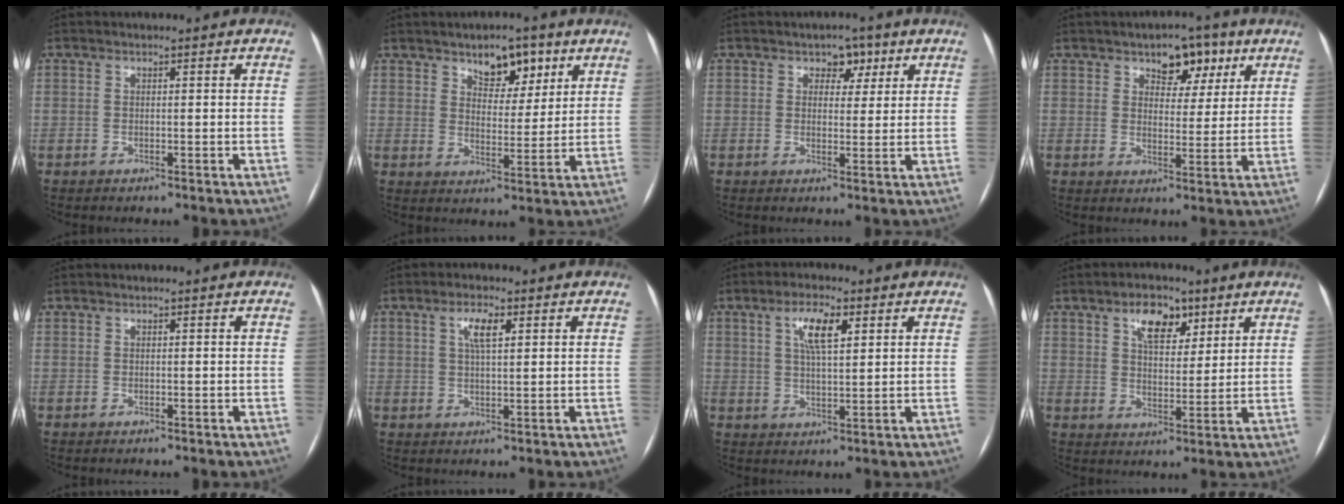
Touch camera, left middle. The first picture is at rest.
{"total": 7.1, "force": [4.5, 3.5, 4.2], "torque": [-0.058, 0.007, 0.072]}
{"total": 3.7, "force": [2.0, 2.5, 1.9], "torque": [-0.019, 0.008, 0.029]}
{"total": 6.7, "force": [3.9, 3.7, 3.9], "torque": [-0.048, 0.015, 0.059]}
{"total": 0.0}
{"total": 4.0, "force": [1.7, 0.9, 3.5], "torque": [-0.069, 0.006, 0.031]}
{"total": 6.2, "force": [2.7, 1.6, 5.4], "torque": [-0.103, 0.009, 0.049]}
{"total": 7.2, "force": [4.1, 3.6, 4.6], "torque": [-0.078, 0.011, 0.071]}